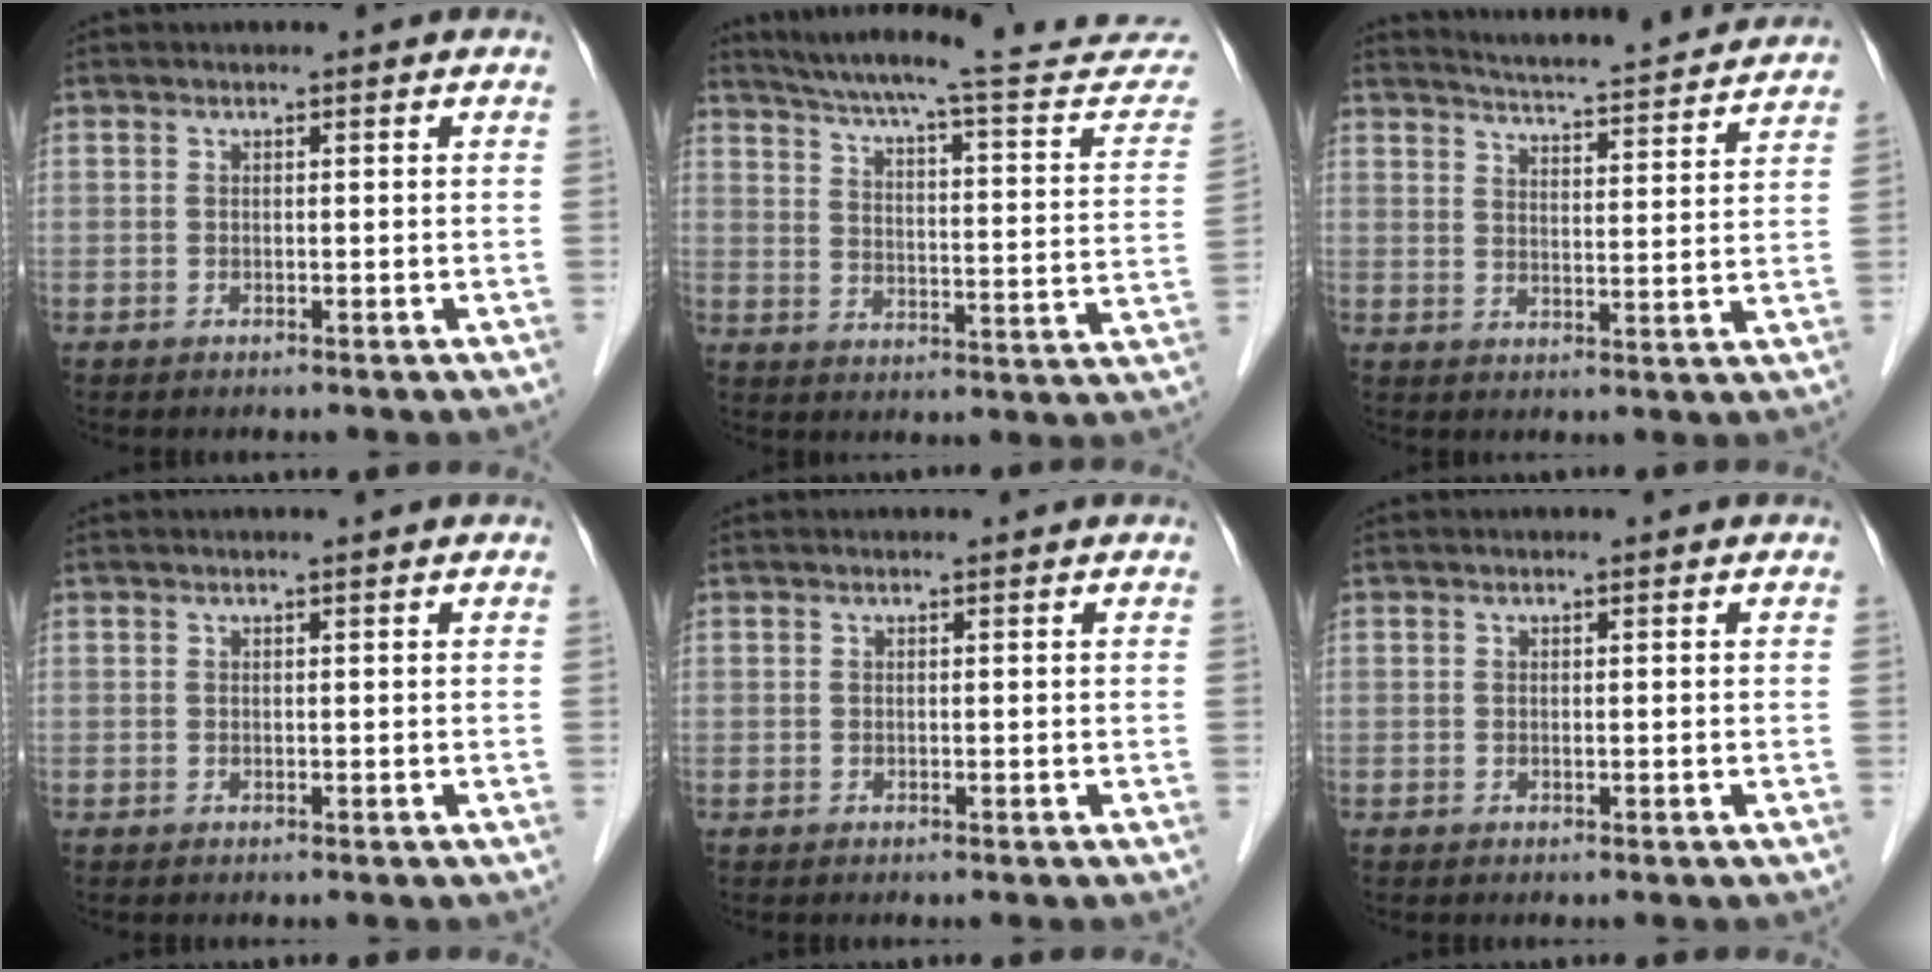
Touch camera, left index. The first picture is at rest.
{"total": 25.9, "force": [23.9, 1.6, 10.1], "torque": [-0.150, -0.068, 0.300]}
{"total": 15.4, "force": [14.6, 0.6, 4.8], "torque": [-0.079, -0.007, 0.189]}
{"total": 0.5, "force": [0.4, -0.1, 0.3], "torque": [-0.008, 0.001, 0.013]}
{"total": 0.5, "force": [0.5, 0.0, 0.1], "torque": [-0.001, 0.004, 0.007]}
{"total": 0.0}